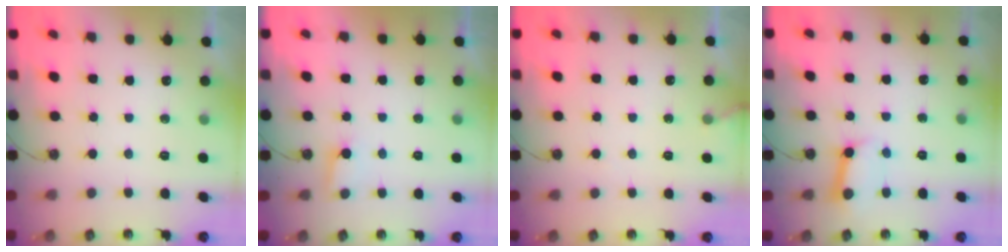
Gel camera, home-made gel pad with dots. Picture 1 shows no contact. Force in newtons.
{"total": 5.0, "press": 5.0, "slide": 0.4}
{"total": 4.3, "press": 4.3, "slide": 0.2}
{"total": 8.2, "press": 8.1, "slide": 0.9}